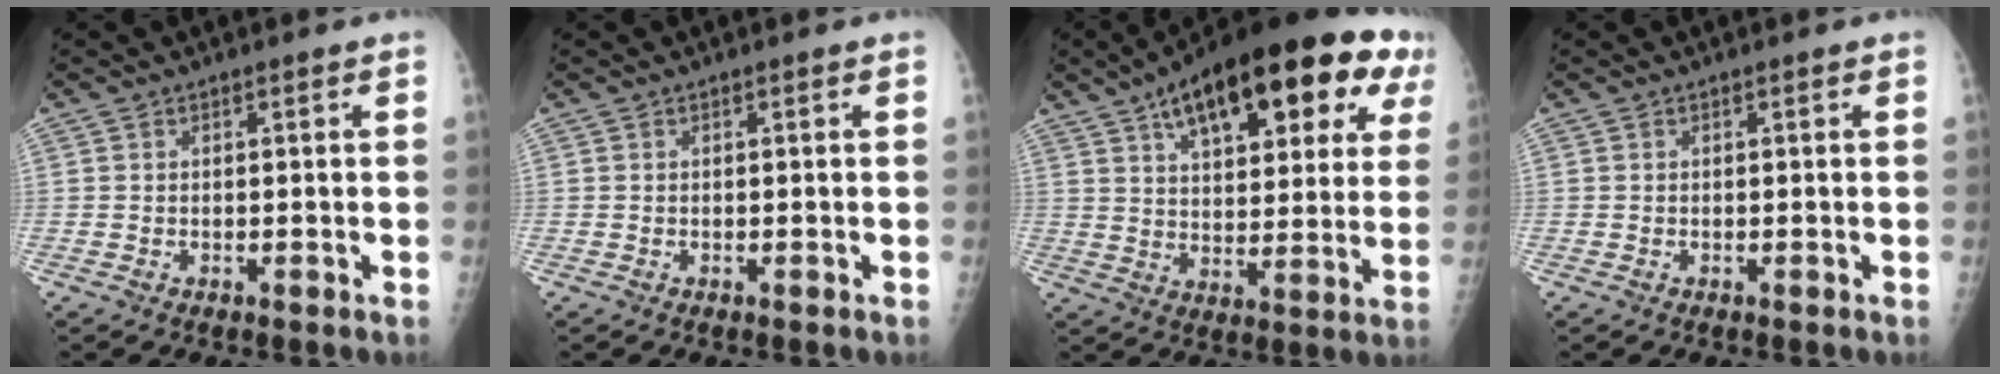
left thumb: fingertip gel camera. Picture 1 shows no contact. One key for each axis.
{"total": 0.0}
{"total": 25.1, "fx": 12.5, "fy": 10.4, "fz": 19.1, "tx": -0.253, "ty": 0.002, "tz": 0.181}
{"total": 0.0}